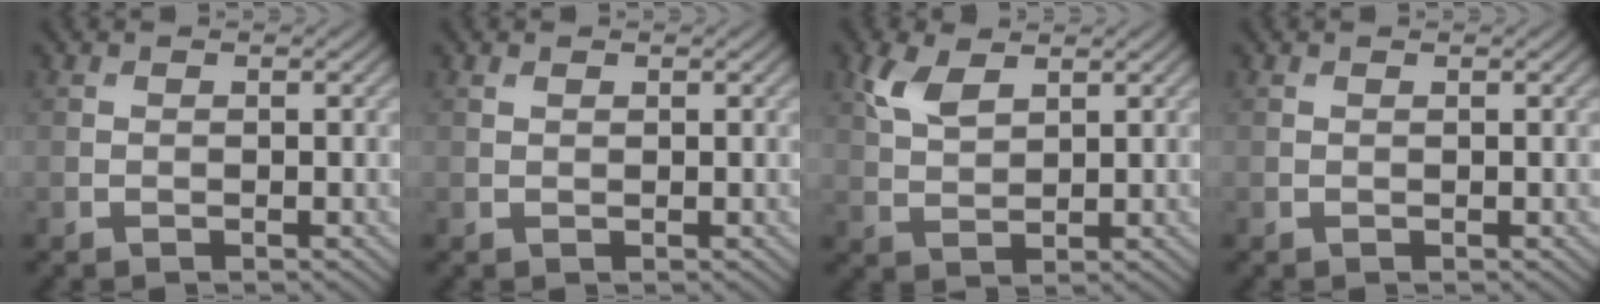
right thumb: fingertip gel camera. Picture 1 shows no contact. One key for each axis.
{"total": 0.5, "fx": 0.4, "fy": 0.2, "fz": 0.2, "tx": -0.004, "ty": 0.003, "tz": 0.009}
{"total": 4.3, "fx": 2.3, "fy": 2.0, "fz": 2.9, "tx": -0.076, "ty": 0.003, "tz": 0.050}
{"total": 0.0}